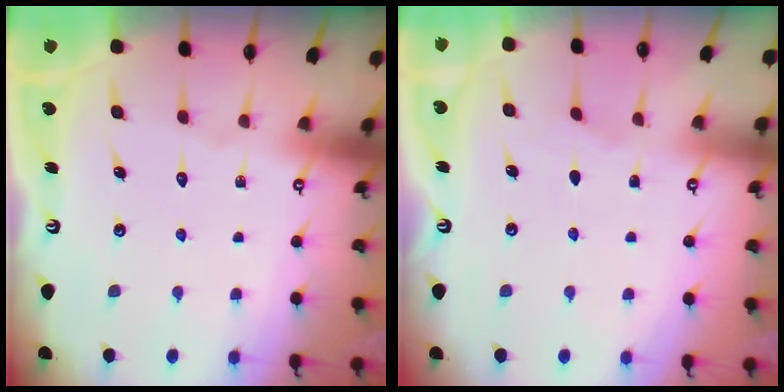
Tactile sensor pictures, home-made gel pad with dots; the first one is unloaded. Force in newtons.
{"total": 1.4, "press": 1.3, "slide": 0.2}